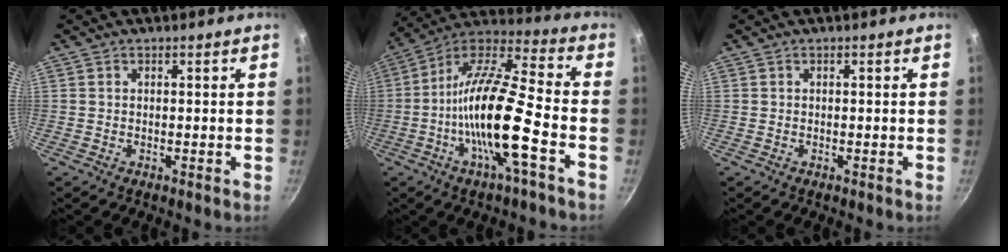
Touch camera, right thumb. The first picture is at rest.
{"total": 18.5, "force": [-5.3, 4.1, 17.2], "torque": [-0.314, 0.036, -0.116]}
{"total": 0.0}